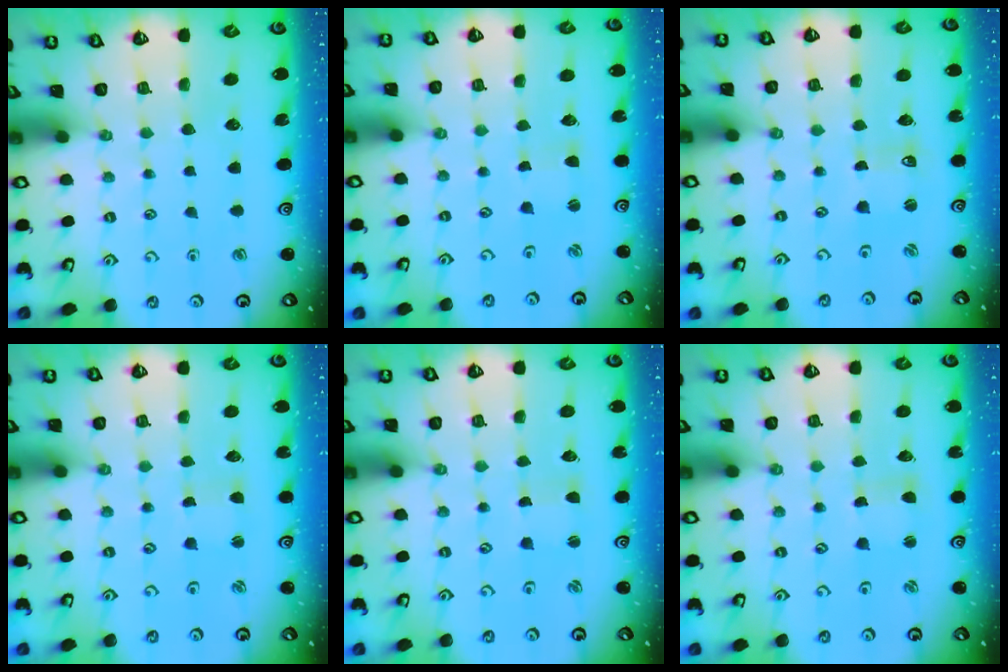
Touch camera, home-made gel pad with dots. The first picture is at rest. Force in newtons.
{"total": 1.3, "press": 1.3, "slide": 0.2}
{"total": 0.7, "press": 0.7, "slide": 0.1}
{"total": 1.3, "press": 1.3, "slide": 0.0}
{"total": 1.4, "press": 1.4, "slide": 0.0}
{"total": 1.4, "press": 1.3, "slide": 0.3}